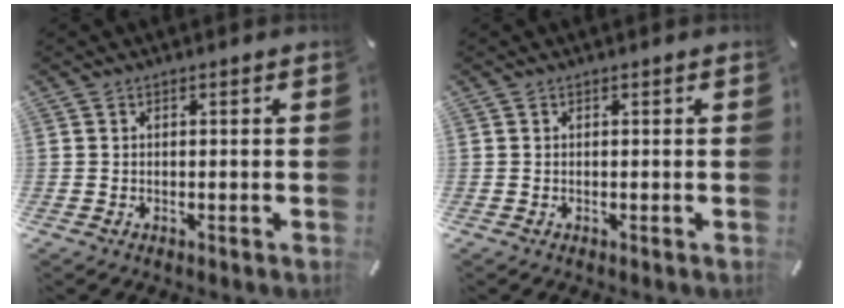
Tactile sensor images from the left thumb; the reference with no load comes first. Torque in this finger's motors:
{"motor_torque": [-0.08, -0.06, 0.01, 0.02, -0.03]}